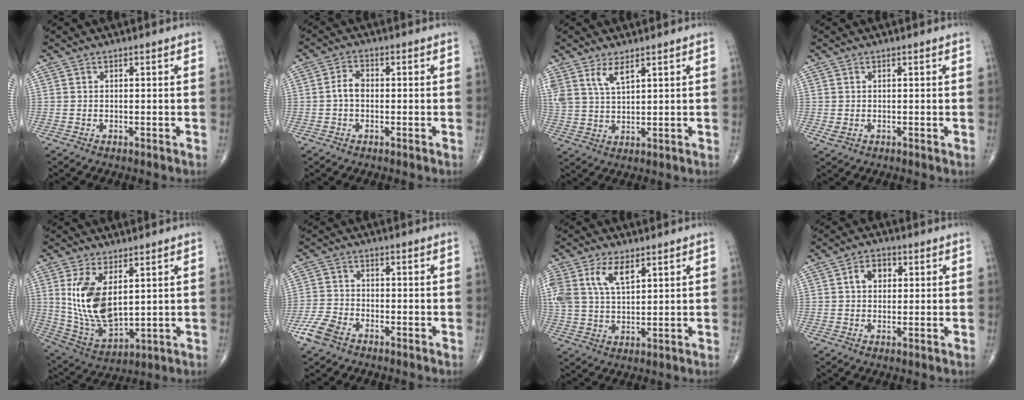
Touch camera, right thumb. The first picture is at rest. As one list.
[{"total": 3.1, "force": [-0.4, 2.1, 2.3], "torque": [-0.039, 0.011, -0.014]}, {"total": 5.5, "force": [3.4, 2.1, 3.8], "torque": [-0.076, -0.015, 0.074]}, {"total": 1.4, "force": [0.0, 0.9, 1.0], "torque": [-0.018, -0.004, 0.002]}, {"total": 14.2, "force": [3.4, 7.4, 11.6], "torque": [-0.215, -0.021, 0.088]}, {"total": 6.2, "force": [-3.9, 3.5, 3.3], "torque": [-0.076, 0.012, -0.080]}, {"total": 10.6, "force": [4.7, 5.6, 7.7], "torque": [-0.164, -0.006, 0.097]}, {"total": 4.6, "force": [1.0, 3.4, 2.9], "torque": [-0.035, 0.010, 0.013]}]